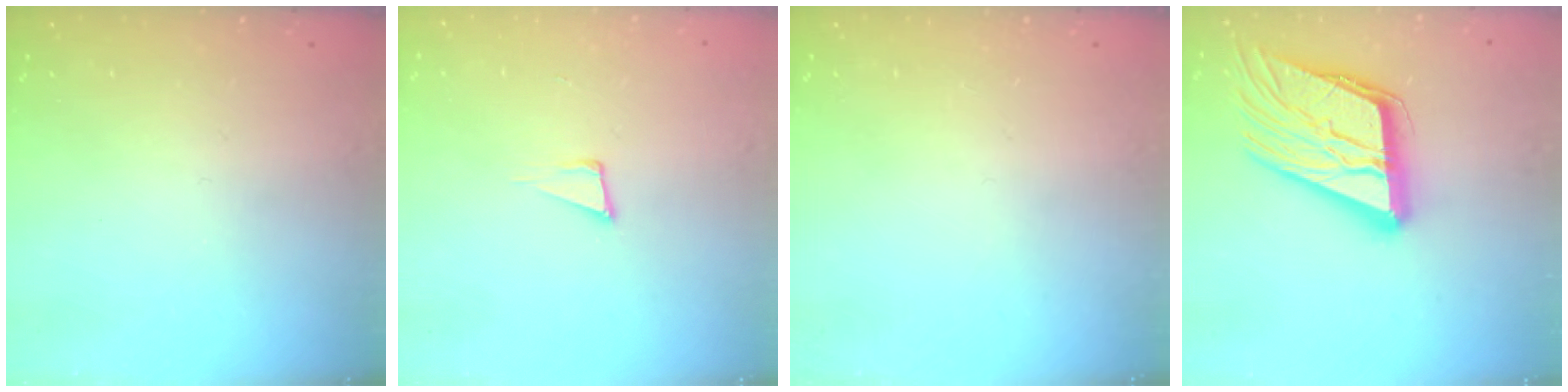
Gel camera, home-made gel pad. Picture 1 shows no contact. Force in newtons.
{"total": 4.1, "press": 2.6, "slide": 3.2}
{"total": 0.0}
{"total": 19.2, "press": 19.0, "slide": 2.8}